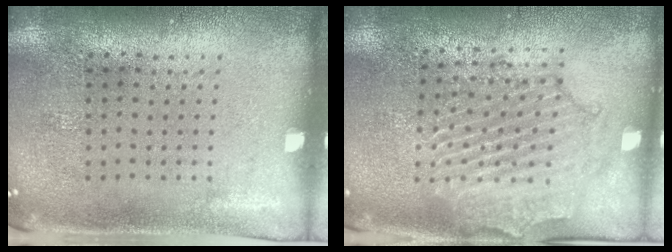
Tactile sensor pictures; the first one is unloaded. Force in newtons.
{"total": 2.1, "press": 2.0, "slide": 0.6}